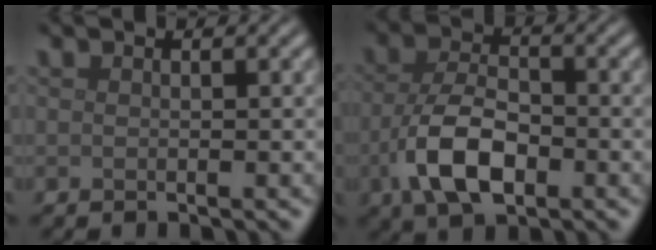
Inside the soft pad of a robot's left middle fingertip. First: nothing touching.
{"total": 6.5, "force": [-2.4, 3.4, 5.0], "torque": [-0.102, -0.003, -0.051]}